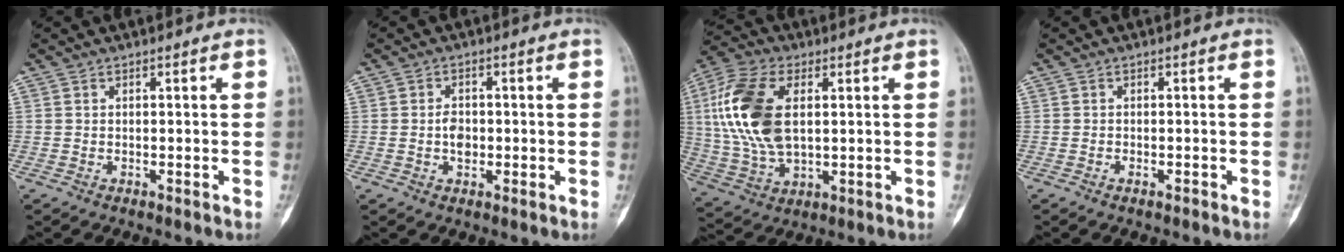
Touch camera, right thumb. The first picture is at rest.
{"total": 3.1, "force": [-0.3, 2.2, 2.1], "torque": [-0.023, 0.005, -0.009]}
{"total": 17.3, "force": [3.1, 9.6, 14.1], "torque": [-0.297, 0.001, 0.059]}
{"total": 0.8, "force": [-0.5, 0.3, 0.4], "torque": [-0.007, 0.005, -0.009]}